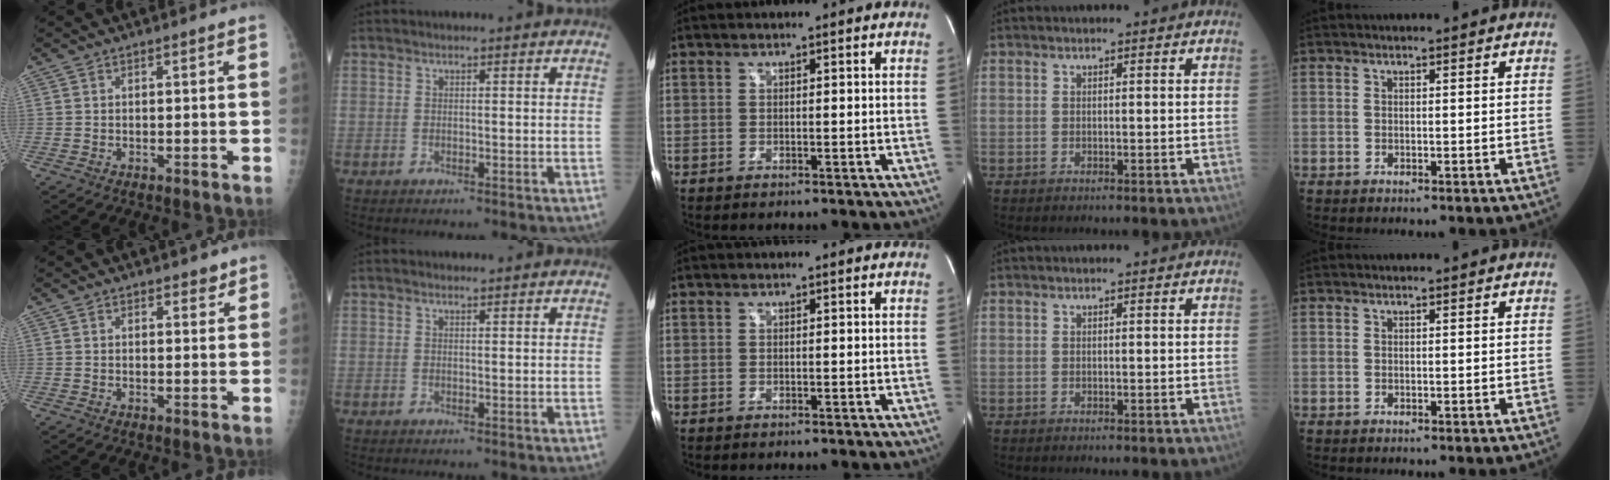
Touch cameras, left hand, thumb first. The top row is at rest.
{"thumb": {"total": 1.9, "force": [1.4, 1.0, 0.7], "torque": [0.007, -0.008, 0.016]}, "index": {"total": 0.6, "force": [0.5, 0.2, 0.3], "torque": [-0.013, 0.003, 0.009]}}